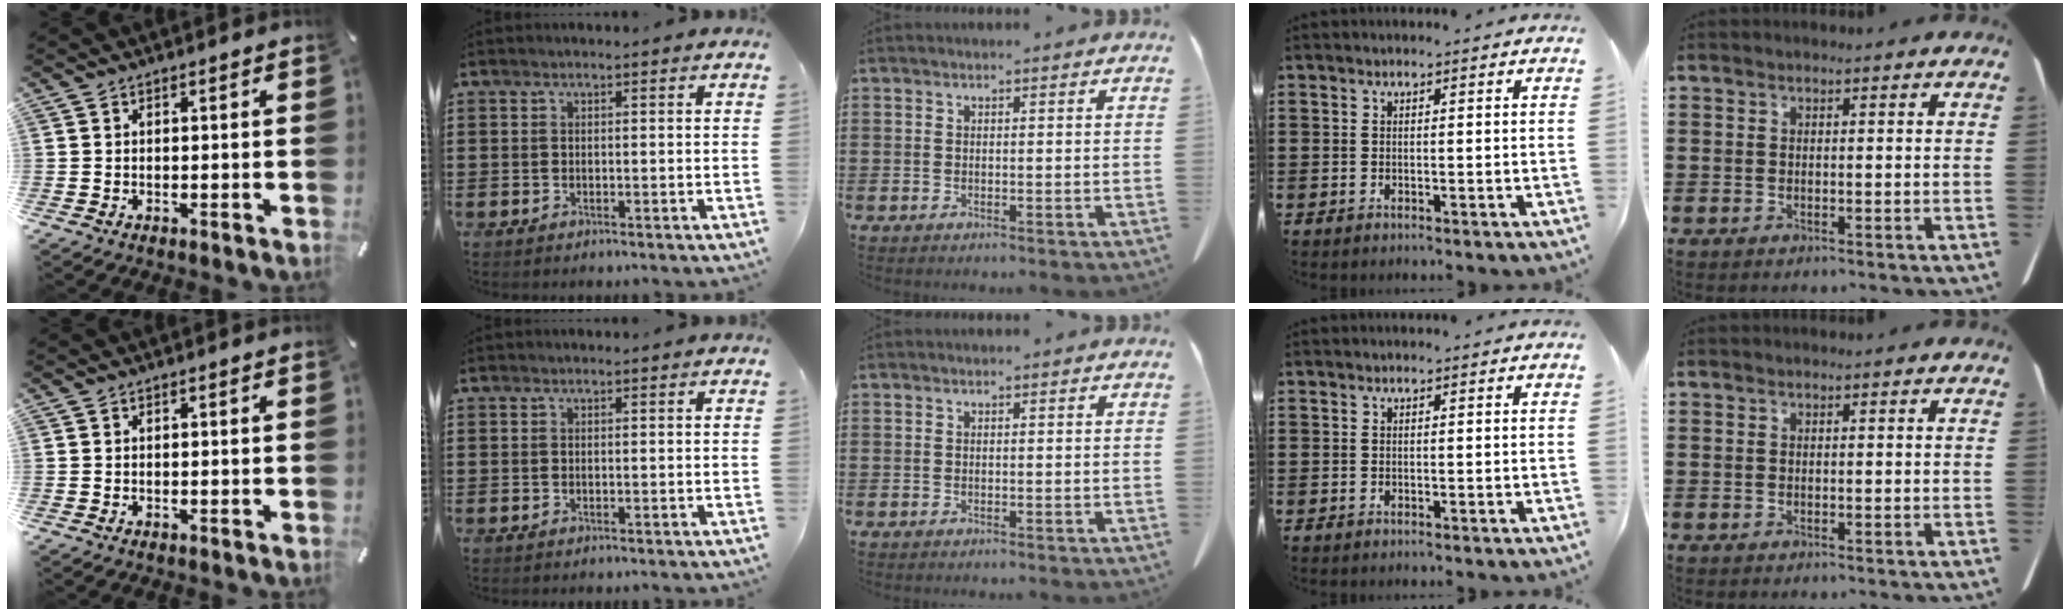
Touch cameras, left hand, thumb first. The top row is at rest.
{}